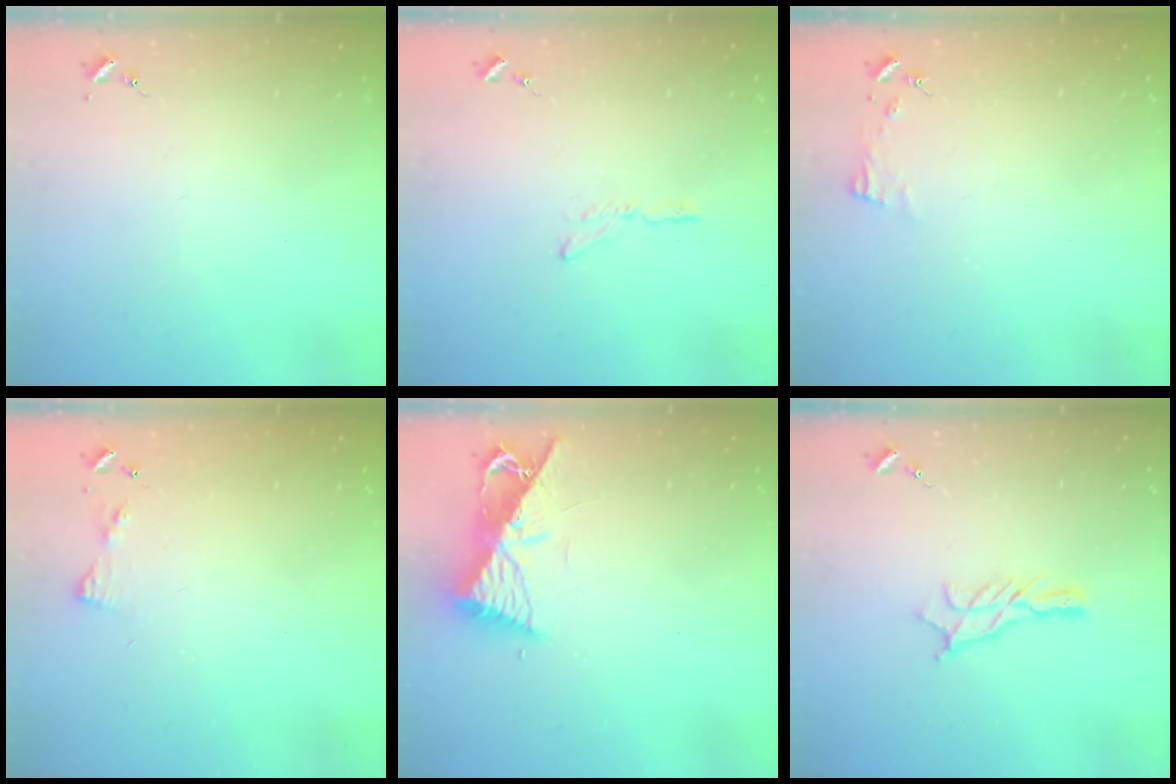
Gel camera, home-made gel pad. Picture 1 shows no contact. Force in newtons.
{"total": 4.1, "press": 4.1, "slide": 0.4}
{"total": 4.7, "press": 4.6, "slide": 0.6}
{"total": 4.3, "press": 4.2, "slide": 0.5}
{"total": 9.2, "press": 9.1, "slide": 0.9}
{"total": 9.4, "press": 9.4, "slide": 0.5}